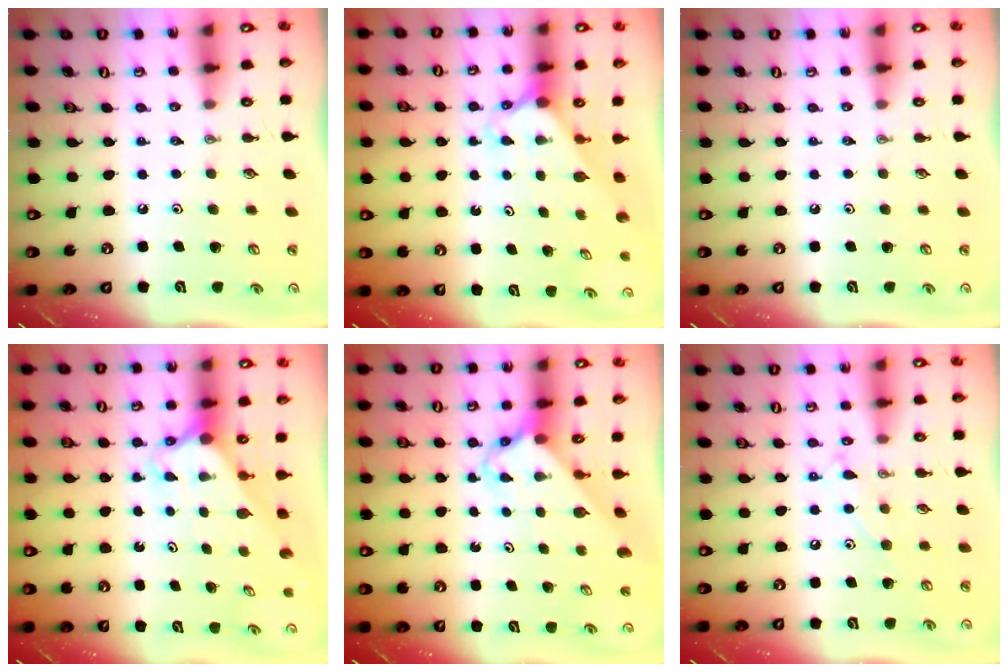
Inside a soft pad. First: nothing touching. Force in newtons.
{"total": 2.4, "press": 2.4, "slide": 0.2}
{"total": 0.0}
{"total": 2.6, "press": 2.6, "slide": 0.1}
{"total": 2.7, "press": 2.7, "slide": 0.3}
{"total": 8.3, "press": 8.3, "slide": 0.6}